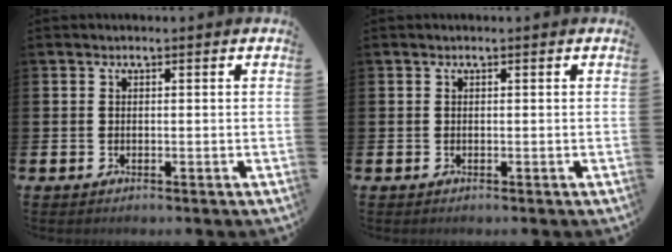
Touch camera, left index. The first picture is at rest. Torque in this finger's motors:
{"motor_torque": [0.00, 0.00, 0.00, -0.01]}